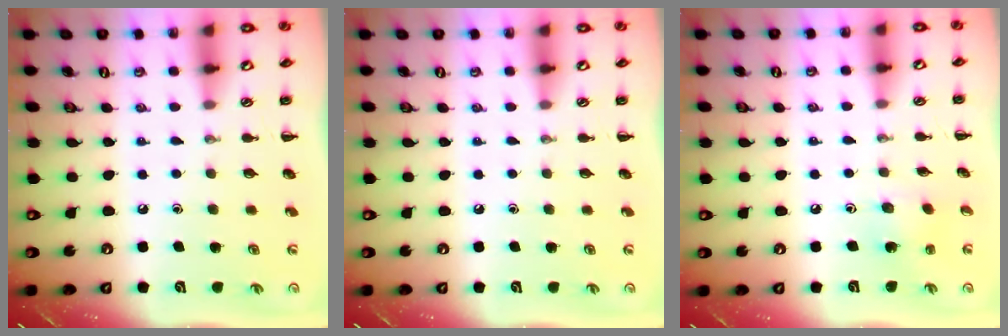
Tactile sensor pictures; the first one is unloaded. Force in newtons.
{"total": 0.0}
{"total": 1.9, "press": 1.8, "slide": 0.7}